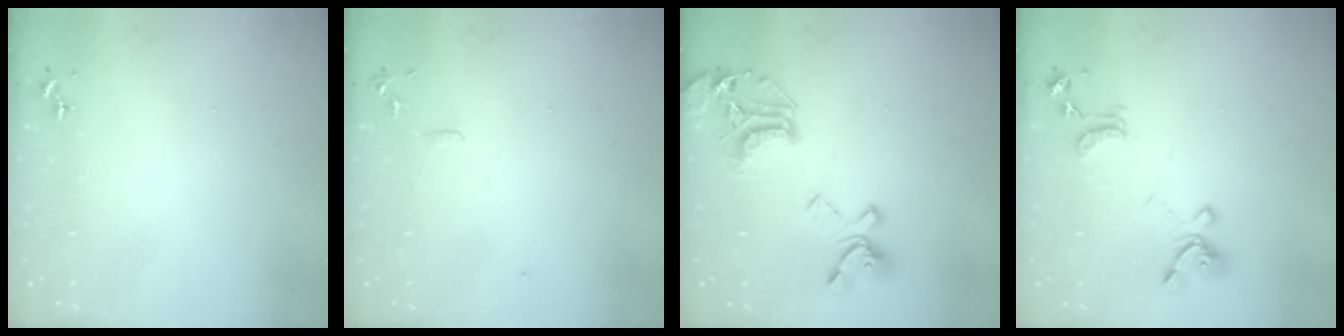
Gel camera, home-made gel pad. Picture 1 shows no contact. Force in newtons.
{"total": 6.0, "press": 6.0, "slide": 0.7}
{"total": 21.7, "press": 21.6, "slide": 2.0}
{"total": 15.5, "press": 15.4, "slide": 1.6}